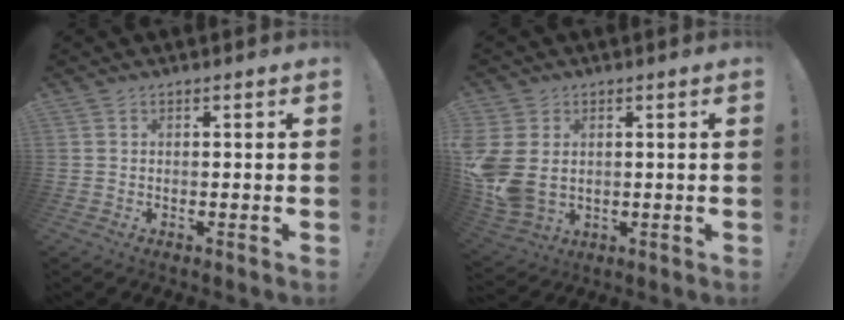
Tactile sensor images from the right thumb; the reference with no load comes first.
{"total": 10.6, "force": [0.9, 8.0, 7.0], "torque": [-0.150, -0.007, 0.024]}